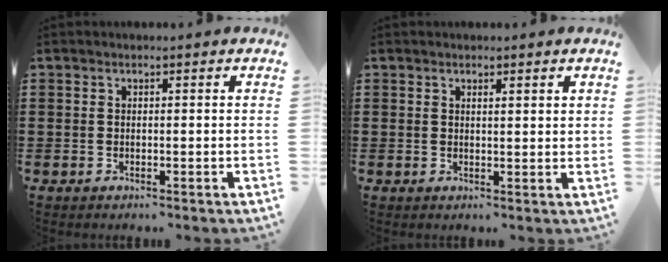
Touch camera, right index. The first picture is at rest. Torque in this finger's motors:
{"motor_torque": [-0.10, 0.29, -0.02, -0.01]}